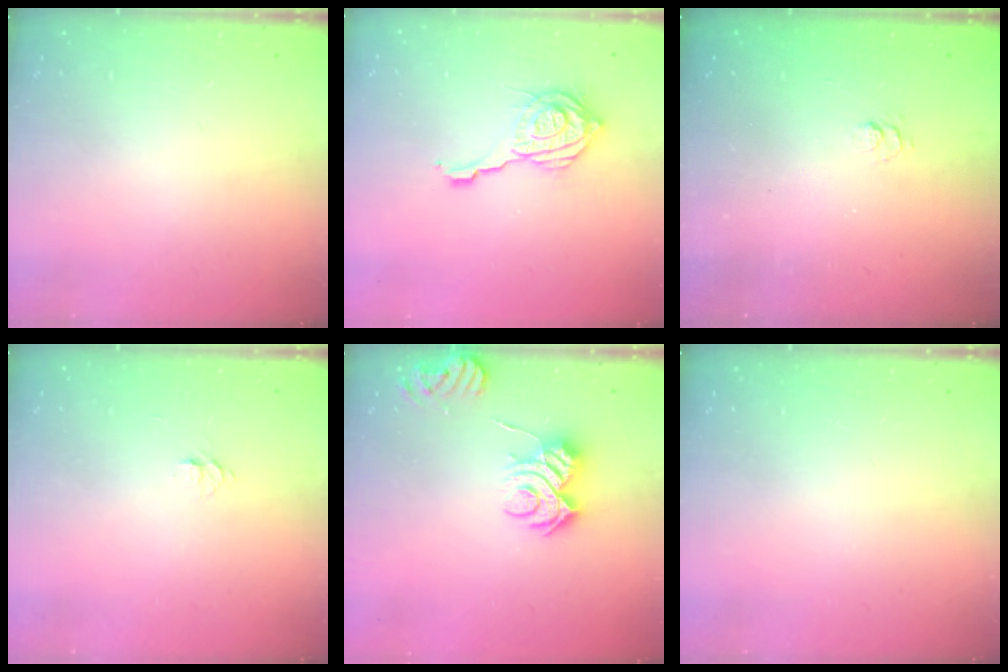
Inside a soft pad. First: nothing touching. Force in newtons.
{"total": 14.4, "press": 14.3, "slide": 1.9}
{"total": 2.7, "press": 2.2, "slide": 1.5}
{"total": 4.7, "press": 4.6, "slide": 0.5}
{"total": 8.5, "press": 8.5, "slide": 0.7}
{"total": 0.0}